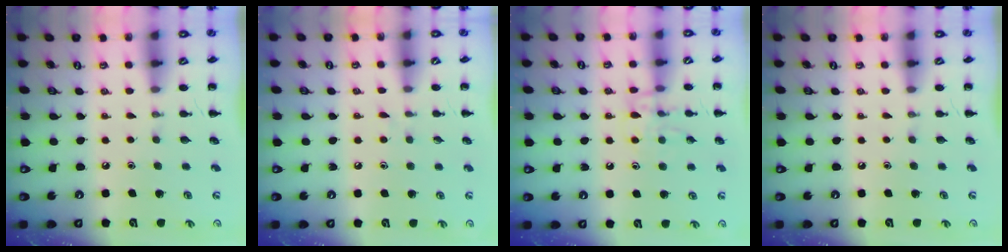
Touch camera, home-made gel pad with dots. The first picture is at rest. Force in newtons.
{"total": 3.9, "press": 3.5, "slide": 1.8}
{"total": 10.3, "press": 10.3, "slide": 0.8}
{"total": 0.0}